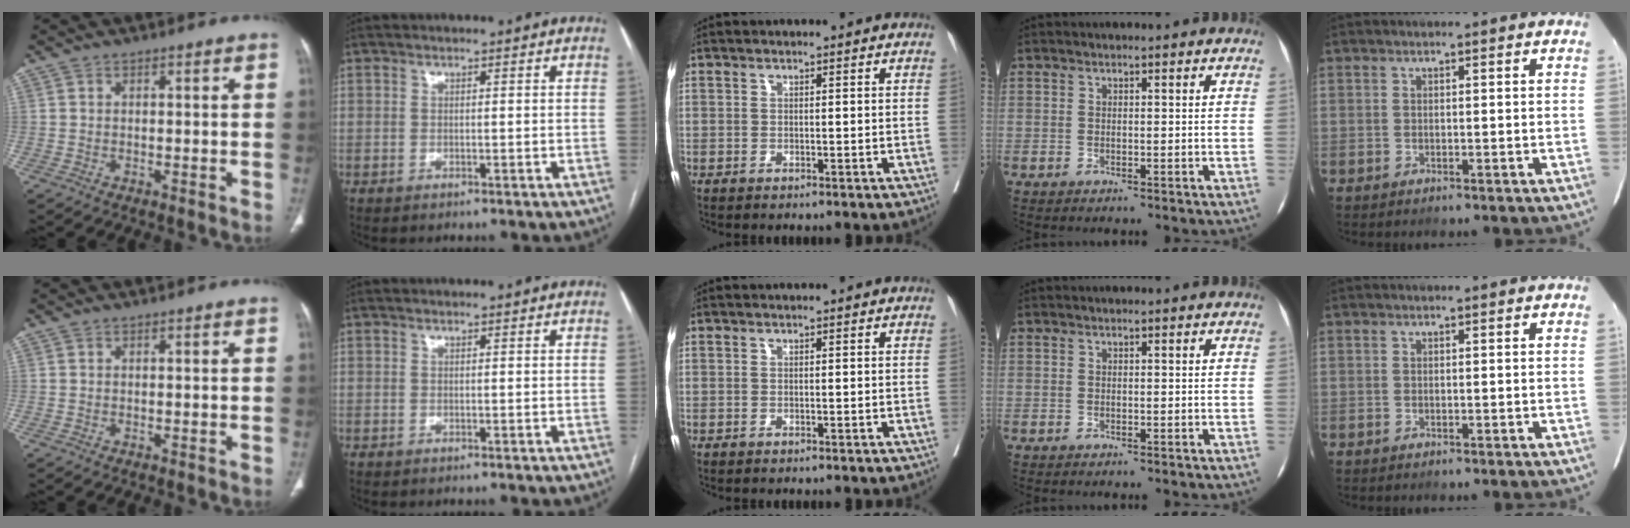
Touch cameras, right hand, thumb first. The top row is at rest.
{}